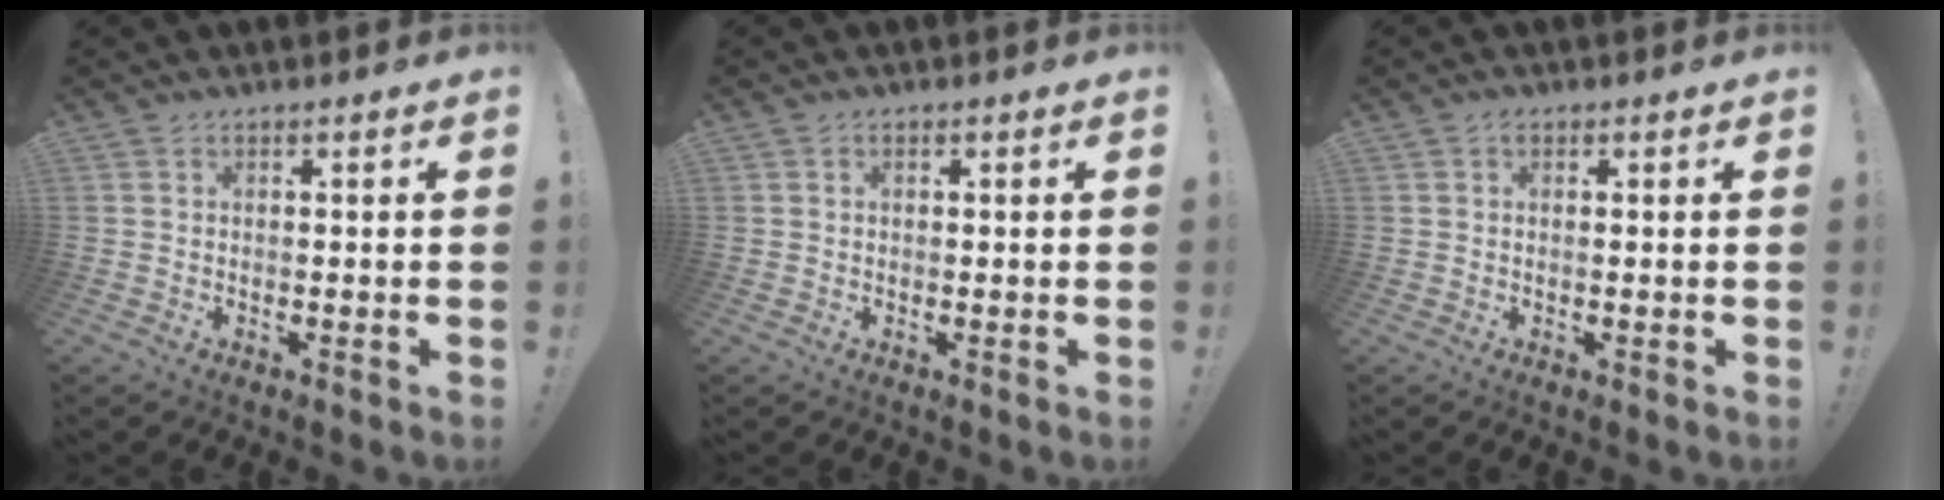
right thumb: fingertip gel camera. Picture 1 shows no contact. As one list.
[{"total": 0.6, "force": [0.2, 0.5, 0.4], "torque": [-0.005, 0.000, 0.003]}, {"total": 0.6, "force": [0.2, 0.3, 0.5], "torque": [0.002, -0.003, 0.001]}]